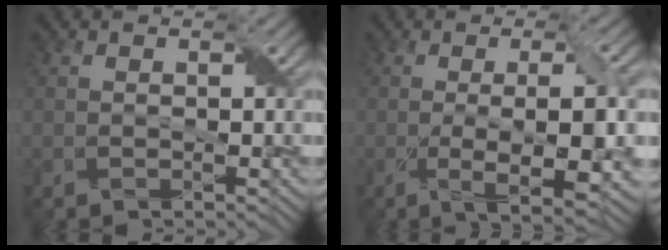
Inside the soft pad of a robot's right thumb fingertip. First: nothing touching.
{"total": 7.5, "force": [-0.8, 1.8, 7.2], "torque": [-0.116, -0.008, -0.009]}